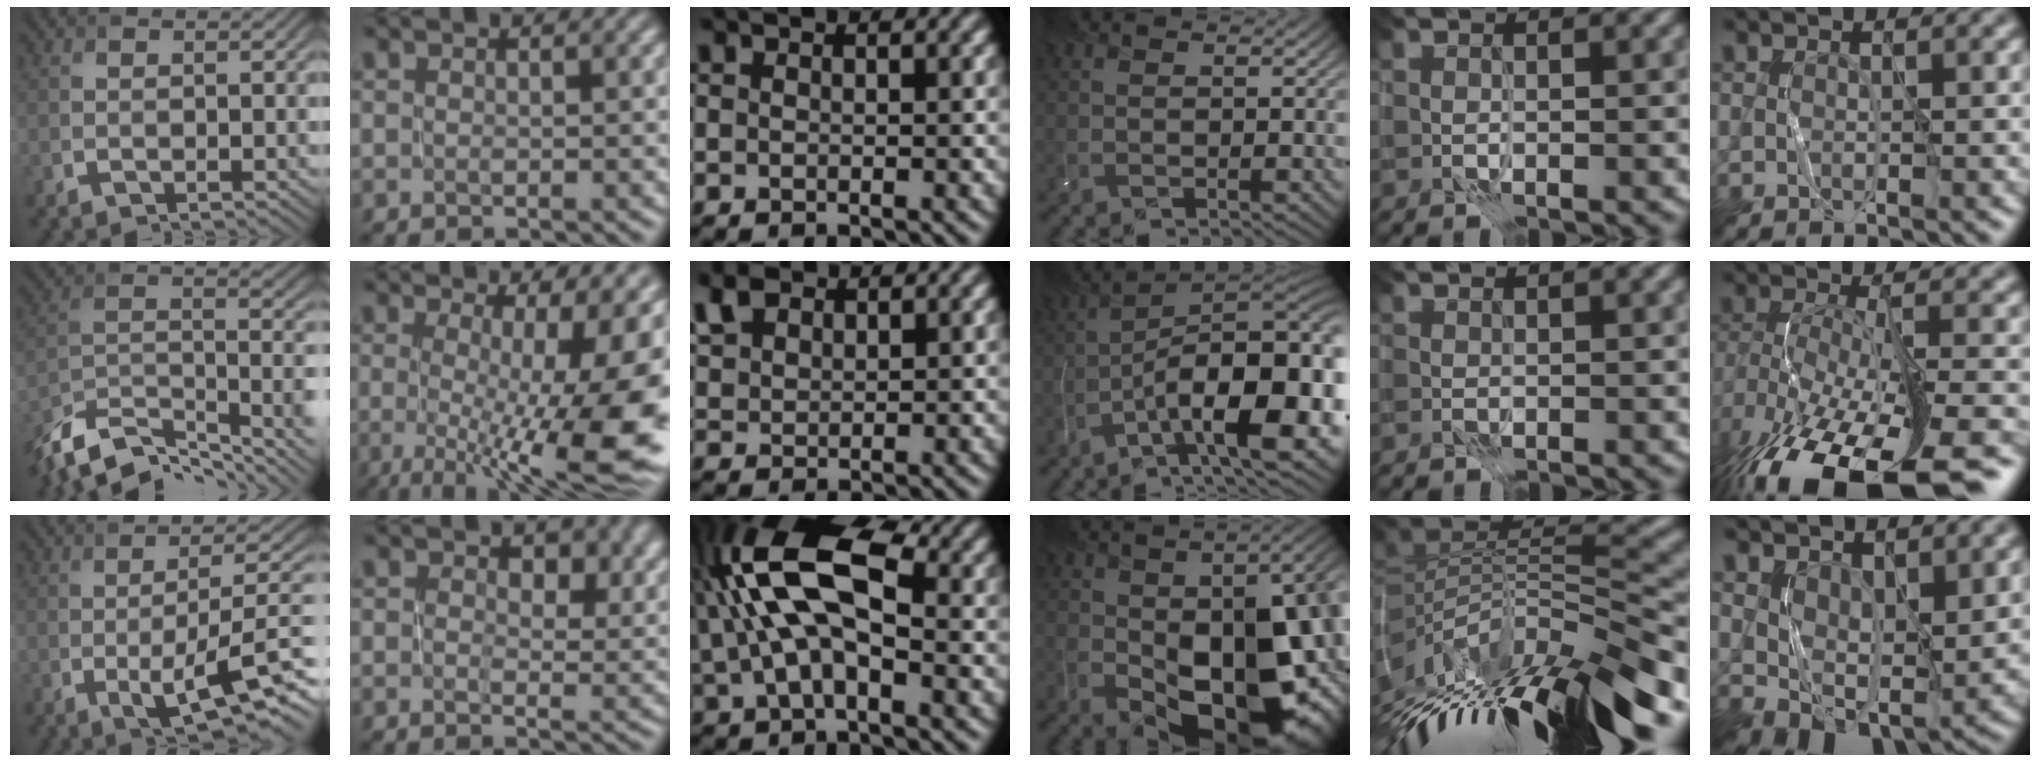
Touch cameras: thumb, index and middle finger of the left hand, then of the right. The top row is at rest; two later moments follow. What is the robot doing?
{"motion": "close", "object": "stapler"}